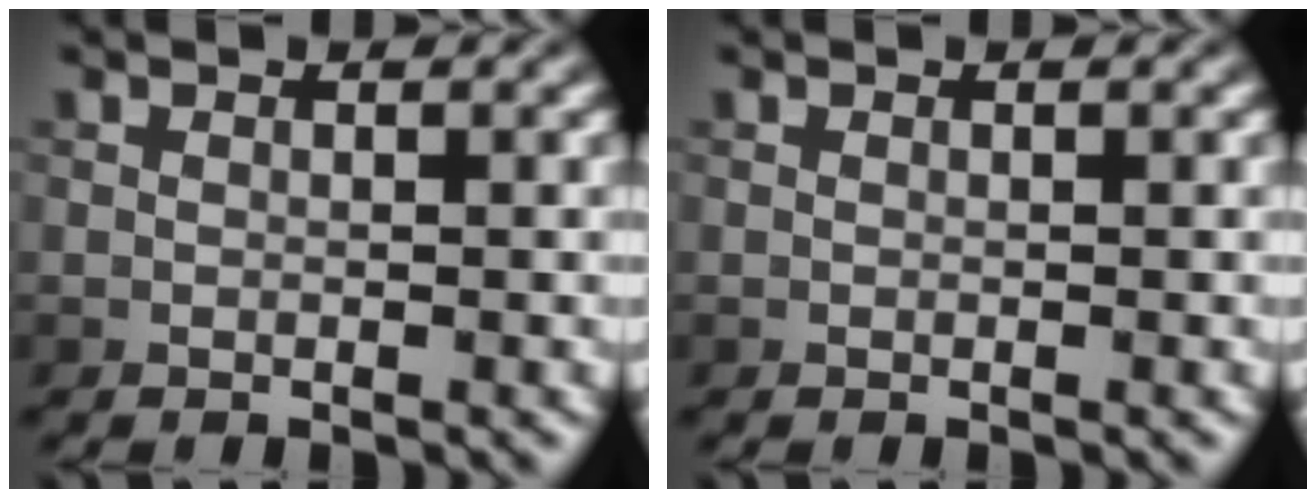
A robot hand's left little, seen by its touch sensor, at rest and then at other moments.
{"total": 0.0}